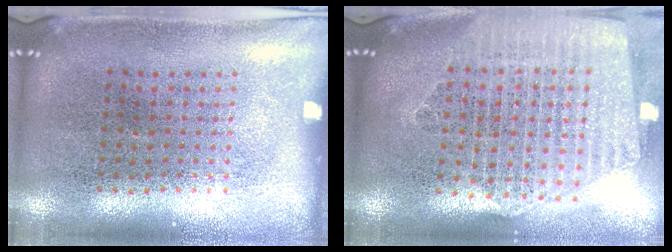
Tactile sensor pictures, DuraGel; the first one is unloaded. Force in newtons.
{"total": 2.5, "press": 2.2, "slide": 1.2}